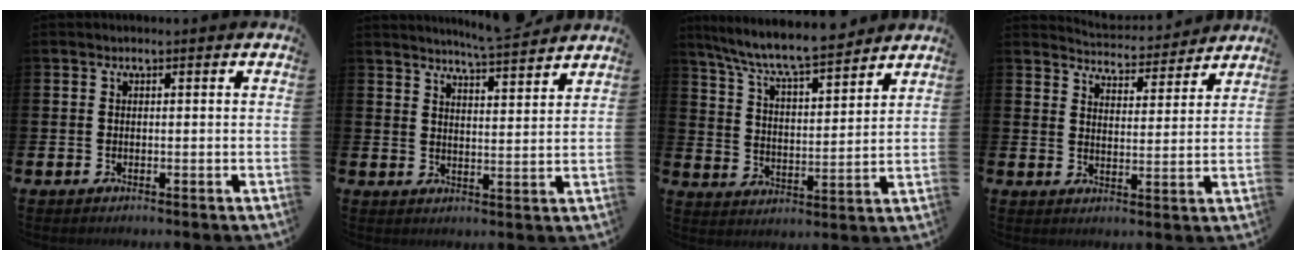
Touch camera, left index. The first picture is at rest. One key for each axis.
{"total": 5.3, "fx": 5.2, "fy": -0.7, "fz": 0.7, "tx": -0.023, "ty": -0.036, "tz": 0.091}
{"total": 8.4, "fx": 7.9, "fy": 0.8, "fz": 2.8, "tx": -0.087, "ty": -0.055, "tz": 0.138}
{"total": 4.7, "fx": 4.6, "fy": 0.6, "fz": -0.1, "tx": -0.010, "ty": -0.040, "tz": 0.078}